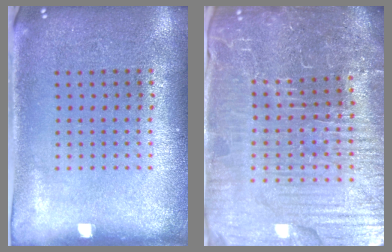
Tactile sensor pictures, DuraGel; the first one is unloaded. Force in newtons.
{"total": 6.4, "press": 5.8, "slide": 2.8}